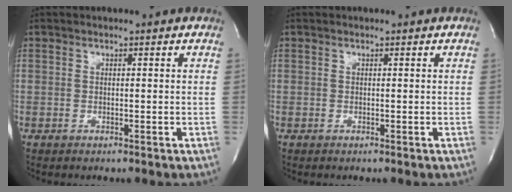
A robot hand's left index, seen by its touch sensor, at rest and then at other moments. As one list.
[{"total": 0.0}]